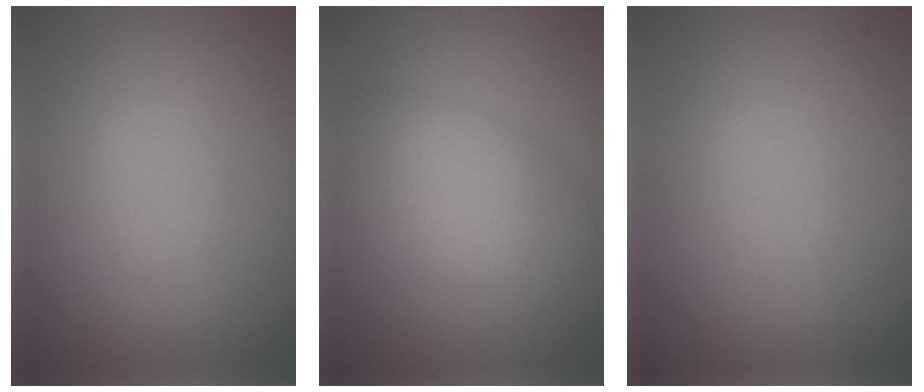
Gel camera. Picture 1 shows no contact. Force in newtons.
{"total": 5.1, "press": 5.1, "slide": 0.3}
{"total": 0.0}